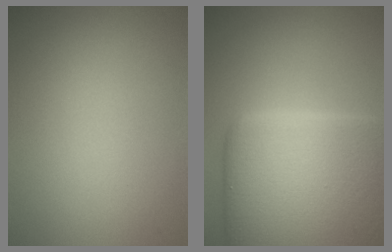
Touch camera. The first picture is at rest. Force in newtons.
{"total": 13.4, "press": 13.4, "slide": 0.5}